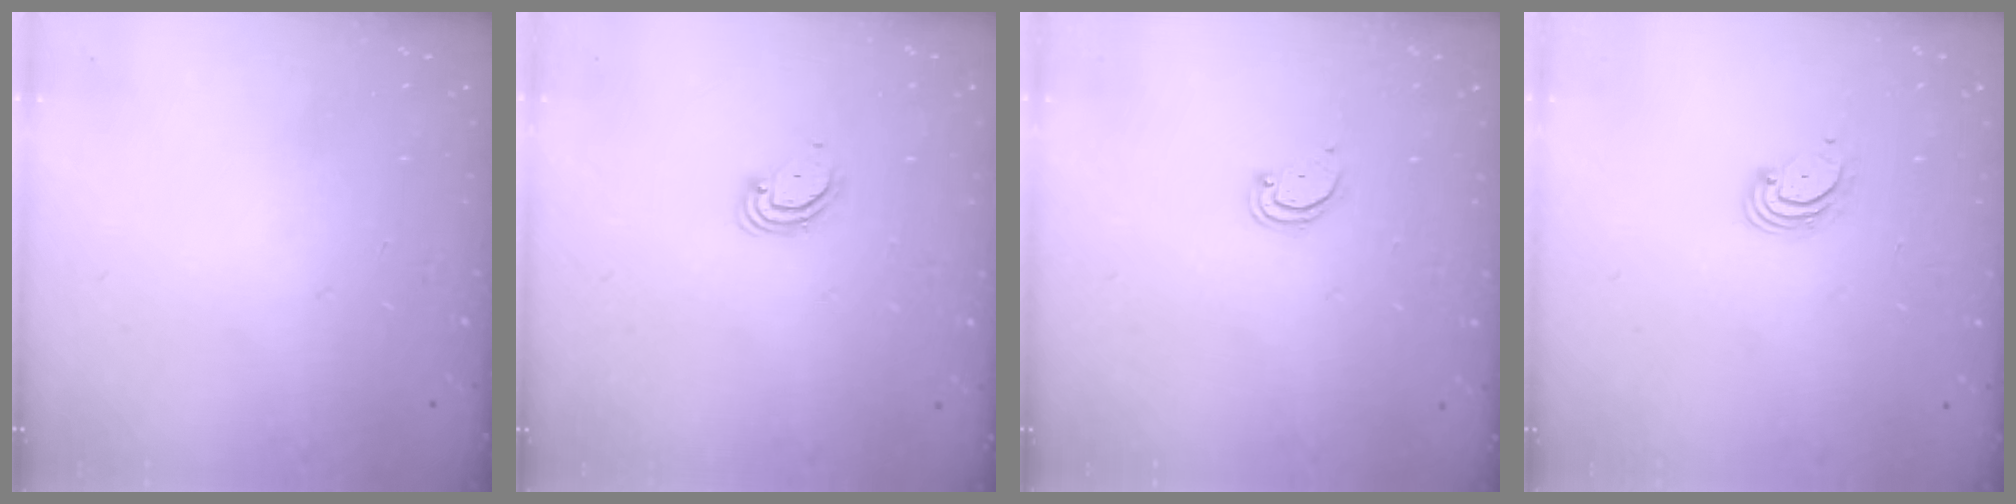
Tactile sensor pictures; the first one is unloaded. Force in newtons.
{"total": 3.6, "press": 3.6, "slide": 0.3}
{"total": 1.8, "press": 1.8, "slide": 0.2}
{"total": 2.9, "press": 2.9, "slide": 0.4}